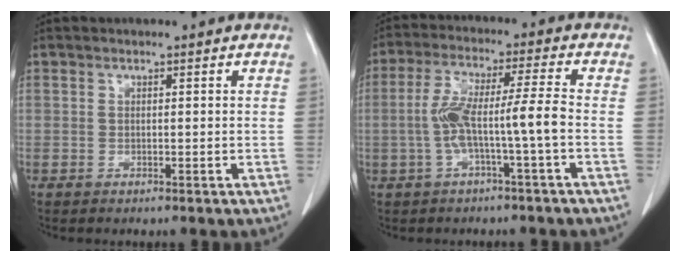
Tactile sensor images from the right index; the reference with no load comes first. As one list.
[{"total": 8.3, "force": [-1.8, -0.5, 8.1], "torque": [-0.161, 0.023, -0.031]}]